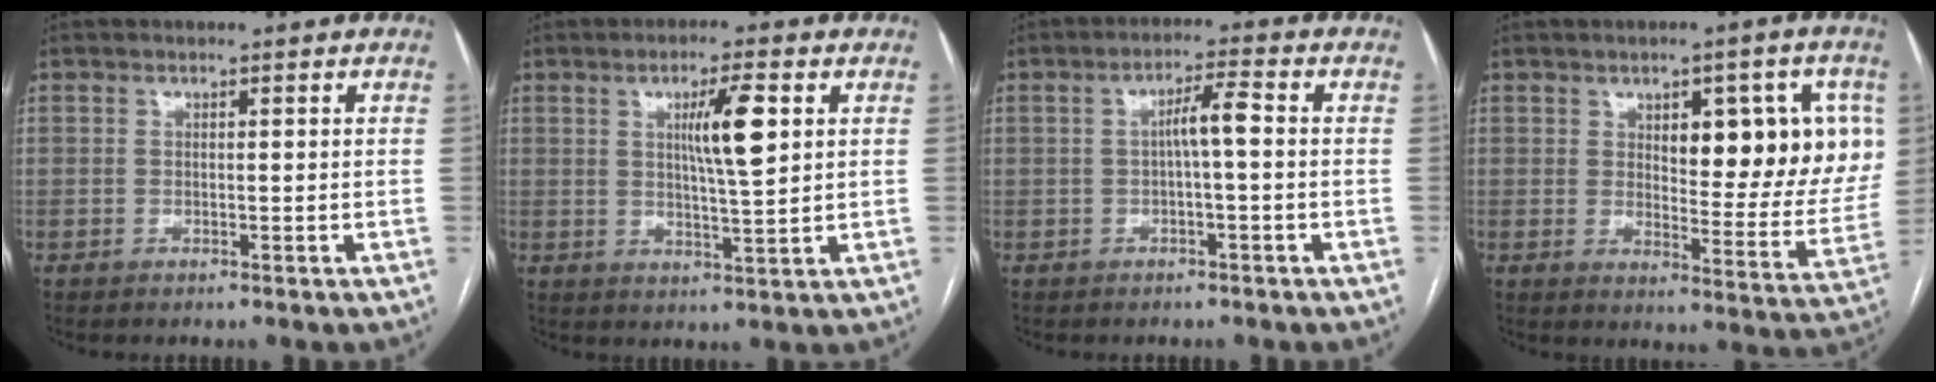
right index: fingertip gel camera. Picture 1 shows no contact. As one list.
[{"total": 7.3, "force": [2.2, 0.5, 6.9], "torque": [-0.119, 0.001, 0.038]}, {"total": 4.0, "force": [0.0, 0.3, 4.0], "torque": [-0.068, 0.011, 0.001]}, {"total": 14.8, "force": [4.2, 5.0, 13.3], "torque": [-0.160, 0.006, 0.061]}]